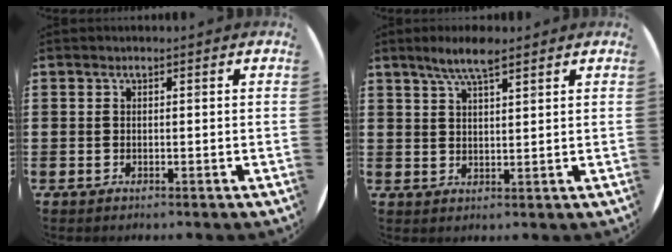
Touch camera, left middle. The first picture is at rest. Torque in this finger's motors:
{"motor_torque": [0.67, -0.57, 0.12, 0.12]}